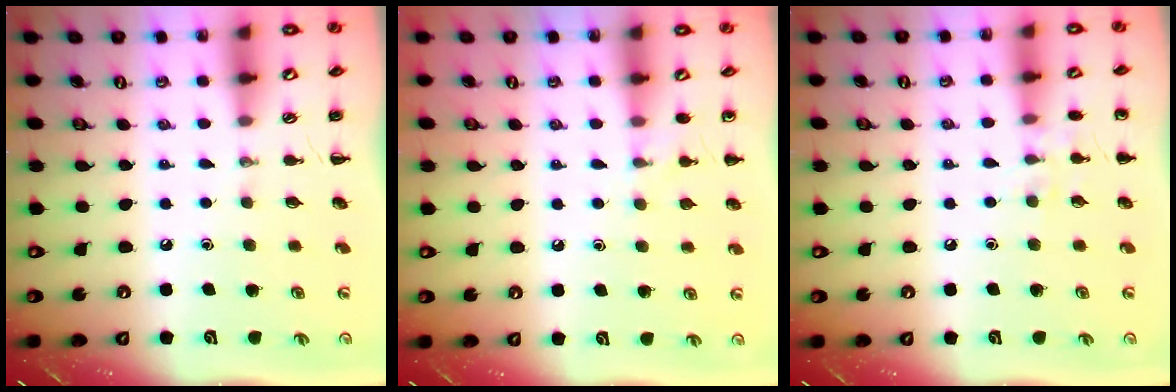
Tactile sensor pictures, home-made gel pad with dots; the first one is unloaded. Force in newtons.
{"total": 6.0, "press": 5.7, "slide": 1.8}
{"total": 6.7, "press": 6.4, "slide": 2.0}